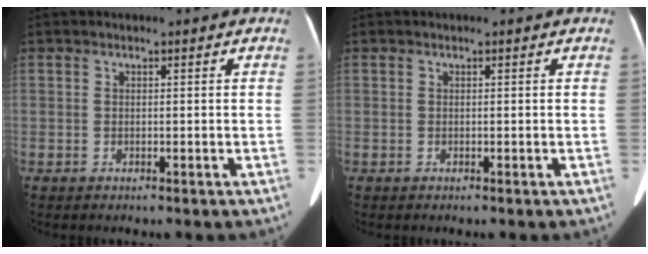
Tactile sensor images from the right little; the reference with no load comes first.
{"total": 0.0}